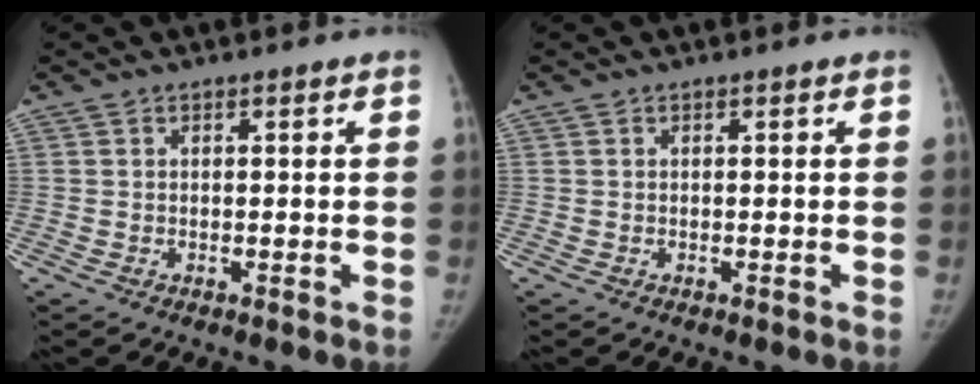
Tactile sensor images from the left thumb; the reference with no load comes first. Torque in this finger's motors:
{"motor_torque": [0.00, 0.00, 0.03, 0.01, 0.00]}